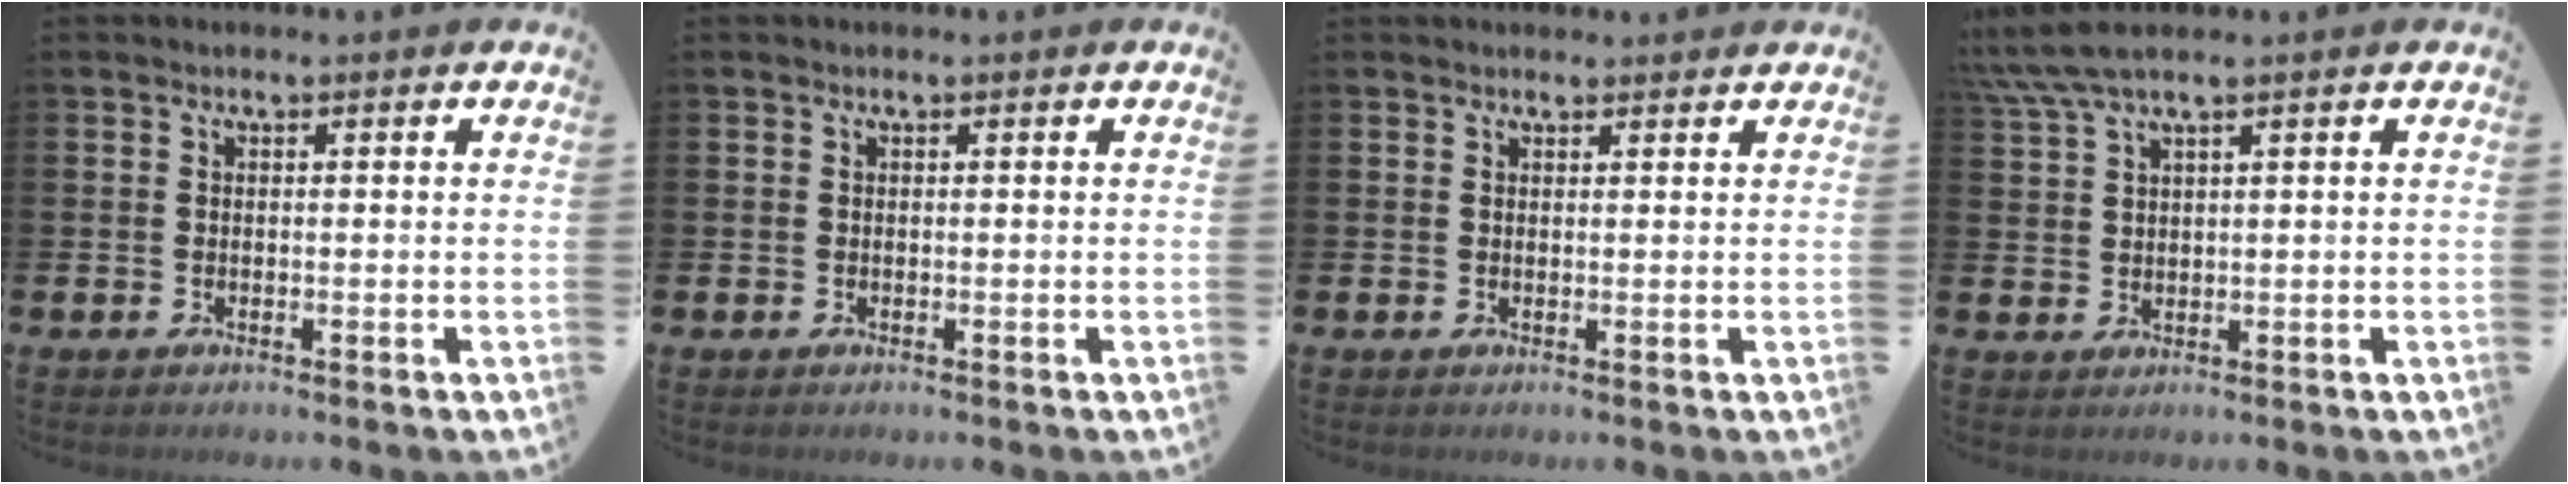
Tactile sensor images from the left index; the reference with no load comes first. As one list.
[{"total": 0.0}, {"total": 1.2, "force": [1.1, 0.4, 0.1], "torque": [0.007, 0.000, 0.020]}, {"total": 4.5, "force": [3.5, 0.3, 2.9], "torque": [-0.067, -0.002, 0.065]}]